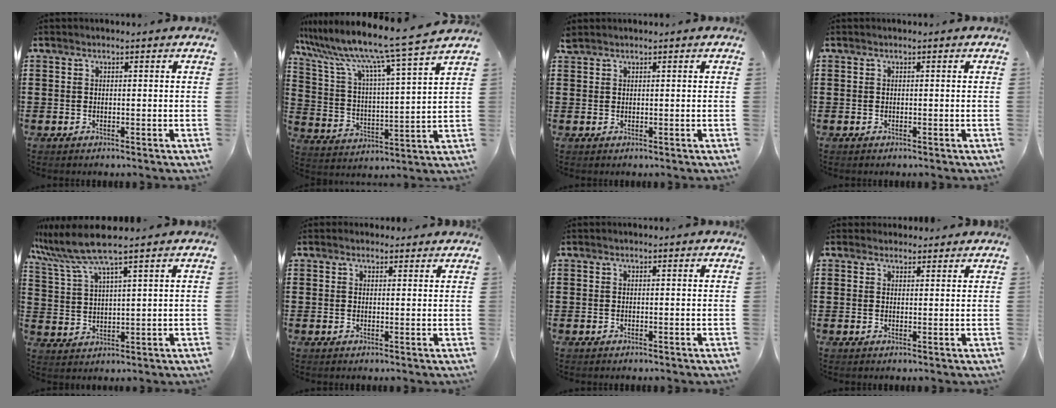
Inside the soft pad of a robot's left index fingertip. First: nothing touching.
{"total": 9.0, "force": [7.7, -1.0, 4.6], "torque": [-0.122, -0.057, 0.119]}
{"total": 1.0, "force": [1.0, 0.3, 0.3], "torque": [-0.008, 0.001, 0.019]}
{"total": 0.0}
{"total": 7.0, "force": [5.5, 0.1, 4.3], "torque": [-0.109, -0.020, 0.094]}
{"total": 1.4, "force": [1.2, 0.7, 0.2], "torque": [-0.006, 0.006, 0.024]}
{"total": 0.0}
{"total": 1.9, "force": [1.8, 0.7, 0.1], "torque": [0.002, 0.001, 0.033]}